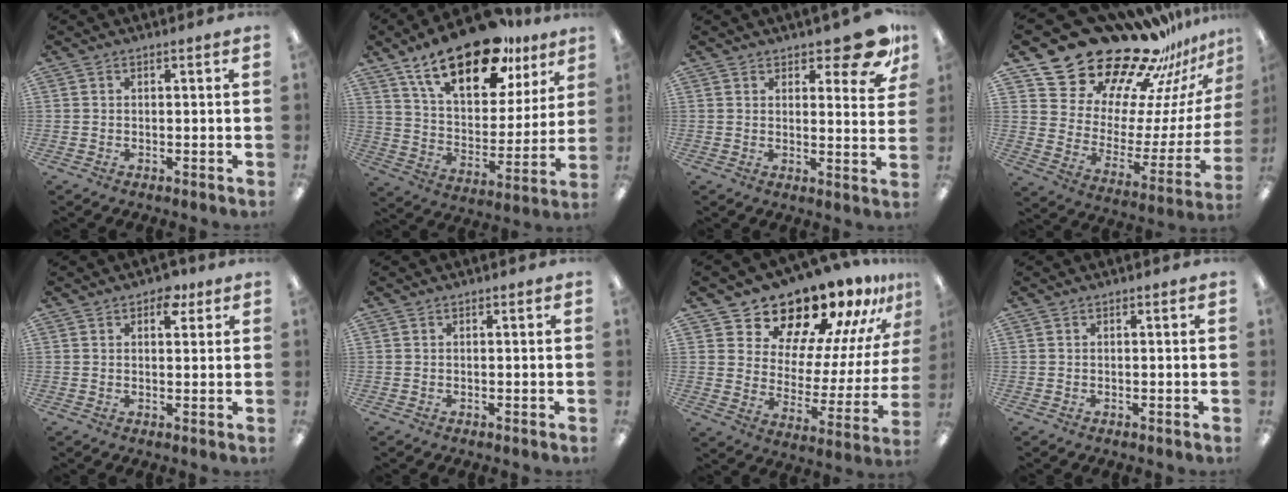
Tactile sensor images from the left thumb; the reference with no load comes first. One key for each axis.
{"total": 22.6, "fx": 15.4, "fy": 10.0, "fz": 13.3, "tx": -0.214, "ty": -0.083, "tz": 0.265}
{"total": 10.5, "fx": 7.9, "fy": 3.4, "fz": 6.0, "tx": -0.063, "ty": -0.056, "tz": 0.135}
{"total": 25.1, "fx": 21.9, "fy": 9.9, "fz": 7.3, "tx": -0.095, "ty": -0.184, "tz": 0.396}
{"total": 4.5, "fx": 2.5, "fy": 2.6, "fz": 2.7, "tx": -0.018, "ty": -0.010, "tz": 0.036}
{"total": 0.0}
{"total": 17.3, "fx": 15.6, "fy": 5.9, "fz": 4.3, "tx": -0.081, "ty": -0.138, "tz": 0.268}
{"total": 0.0}